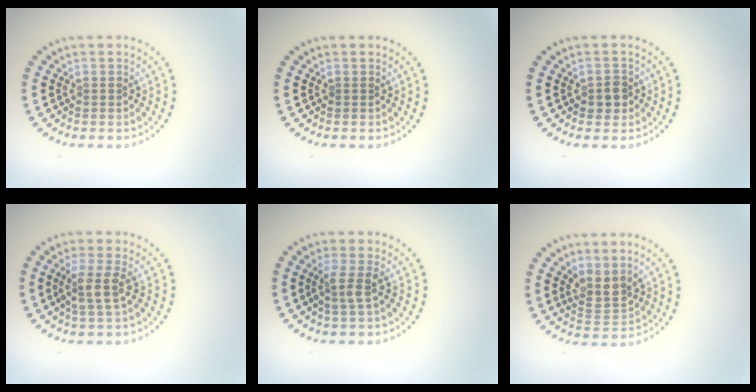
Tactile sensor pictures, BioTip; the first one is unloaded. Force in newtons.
{"total": 0.0}
{"total": 1.7, "press": 1.6, "slide": 0.5}
{"total": 2.4, "press": 2.0, "slide": 1.4}
{"total": 1.7, "press": 1.4, "slide": 1.0}
{"total": 2.4, "press": 2.0, "slide": 1.4}